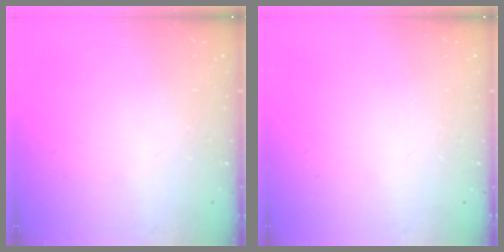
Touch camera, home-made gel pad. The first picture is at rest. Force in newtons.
{"total": 0.0}